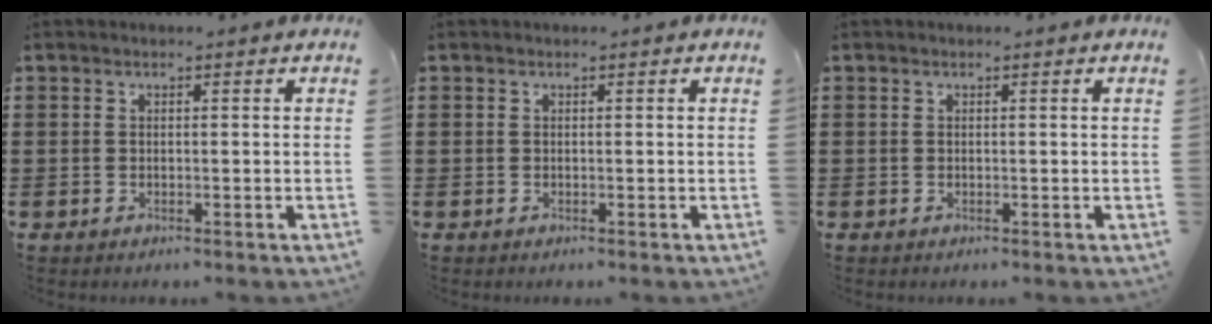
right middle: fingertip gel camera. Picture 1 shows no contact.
{"total": 0.0}
{"total": 0.0}